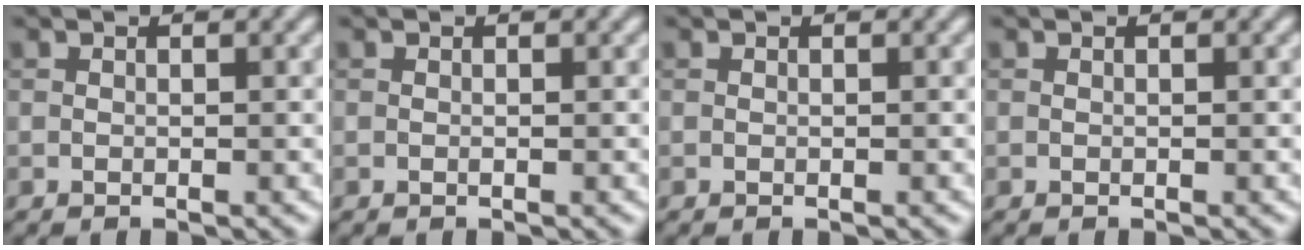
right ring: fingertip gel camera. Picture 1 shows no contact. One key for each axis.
{"total": 0.0}
{"total": 0.0}
{"total": 0.0}